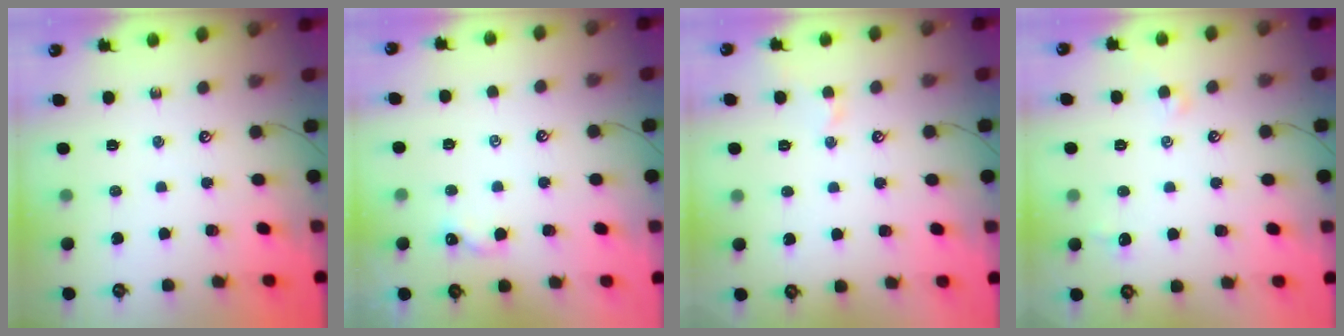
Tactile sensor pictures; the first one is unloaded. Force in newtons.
{"total": 3.3, "press": 3.3, "slide": 0.2}
{"total": 0.7, "press": 0.7, "slide": 0.2}
{"total": 1.1, "press": 0.8, "slide": 0.6}